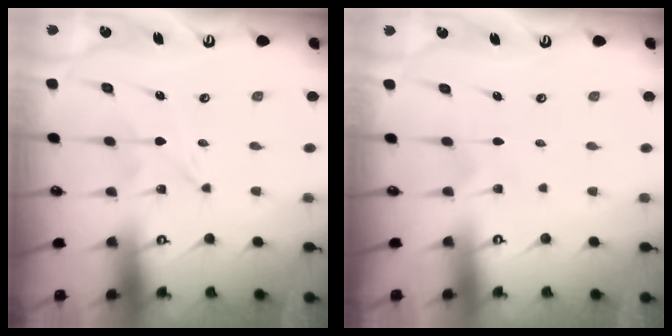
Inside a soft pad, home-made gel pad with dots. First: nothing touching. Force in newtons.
{"total": 3.2, "press": 3.2, "slide": 0.3}